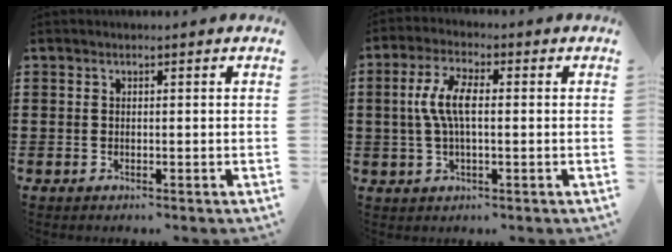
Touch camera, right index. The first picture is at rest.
{"total": 6.4, "force": [0.1, 2.4, 6.0], "torque": [-0.131, 0.002, -0.006]}